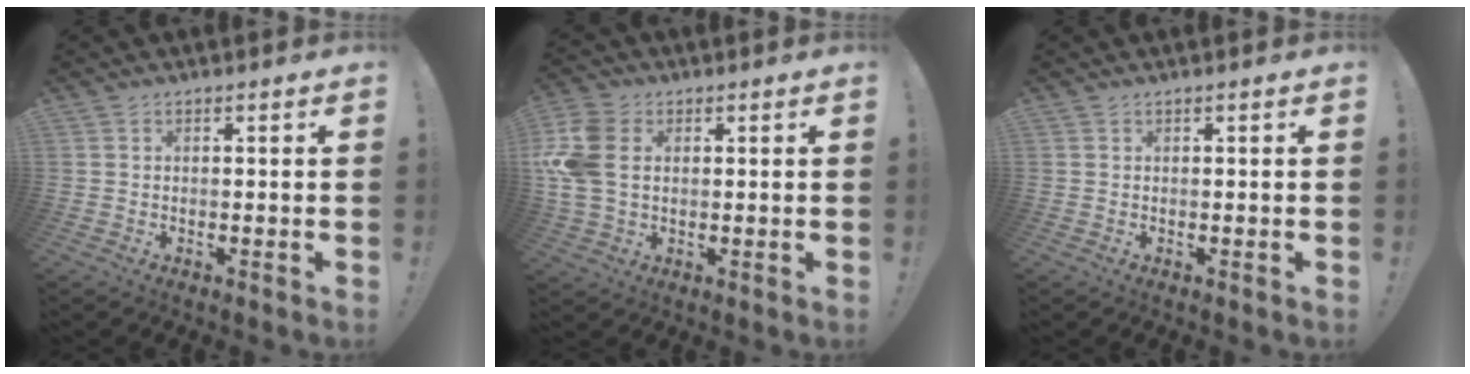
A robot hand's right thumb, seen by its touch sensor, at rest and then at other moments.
{"total": 13.8, "force": [2.3, 9.7, 9.5], "torque": [-0.213, 0.002, 0.046]}
{"total": 0.0}